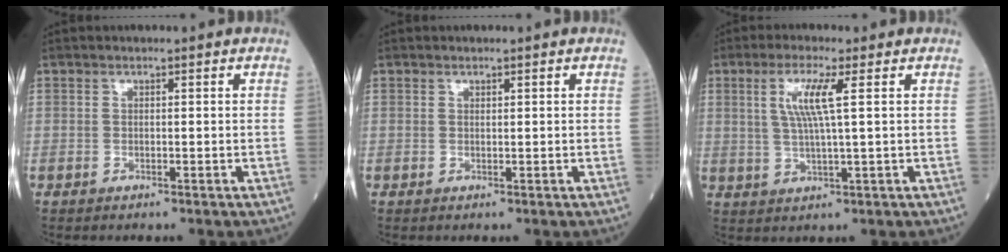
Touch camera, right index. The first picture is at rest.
{"total": 0.0}
{"total": 5.9, "force": [1.8, -0.1, 5.6], "torque": [-0.115, 0.002, 0.038]}